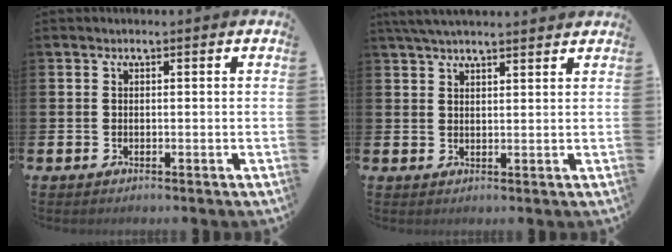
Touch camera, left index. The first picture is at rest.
{"total": 3.9, "force": [3.6, 0.4, 1.4], "torque": [-0.038, -0.005, 0.068]}